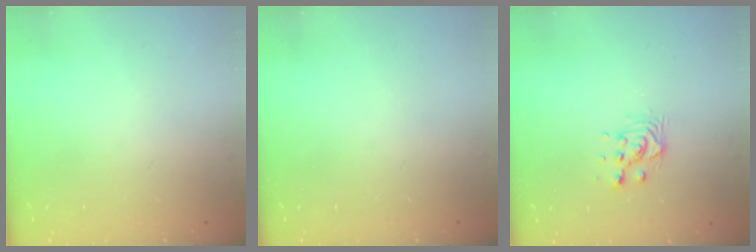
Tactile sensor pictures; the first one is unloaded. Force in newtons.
{"total": 0.0}
{"total": 5.4, "press": 5.4, "slide": 0.1}